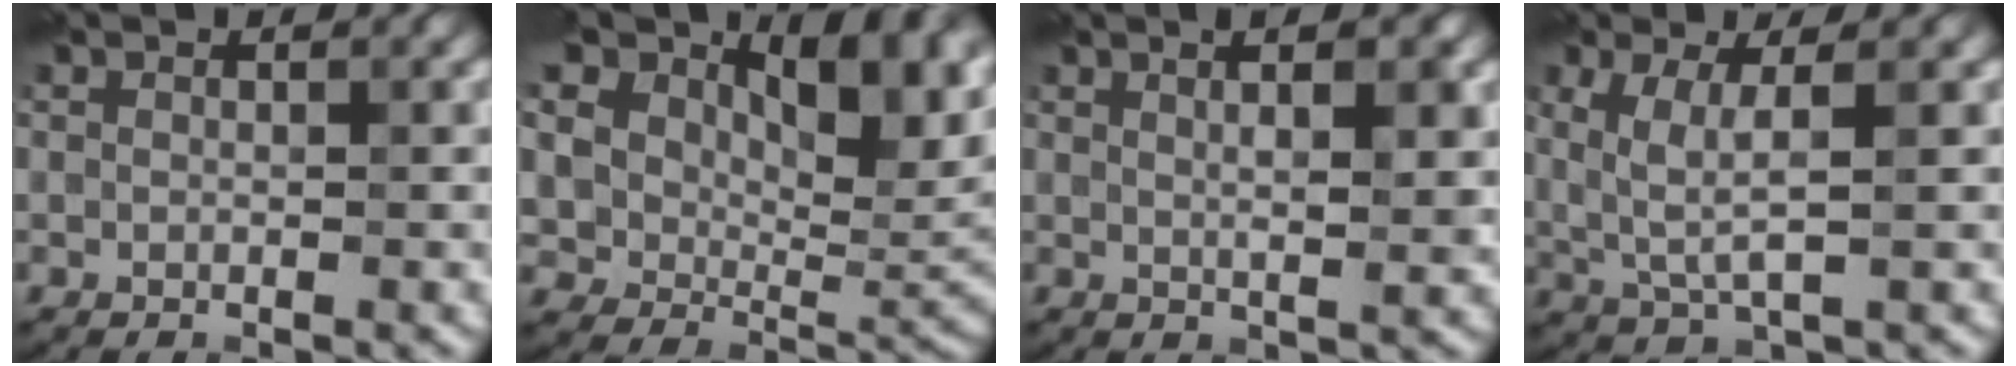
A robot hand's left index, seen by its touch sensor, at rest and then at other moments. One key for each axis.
{"total": 16.3, "fx": 8.4, "fy": 9.3, "fz": 10.4, "tx": -0.186, "ty": 0.045, "tz": 0.143}
{"total": 4.2, "fx": 1.7, "fy": 1.1, "fz": 3.7, "tx": -0.037, "ty": 0.011, "tz": 0.014}
{"total": 3.2, "fx": 0.6, "fy": 0.4, "fz": 3.1, "tx": -0.076, "ty": -0.002, "tz": 0.018}